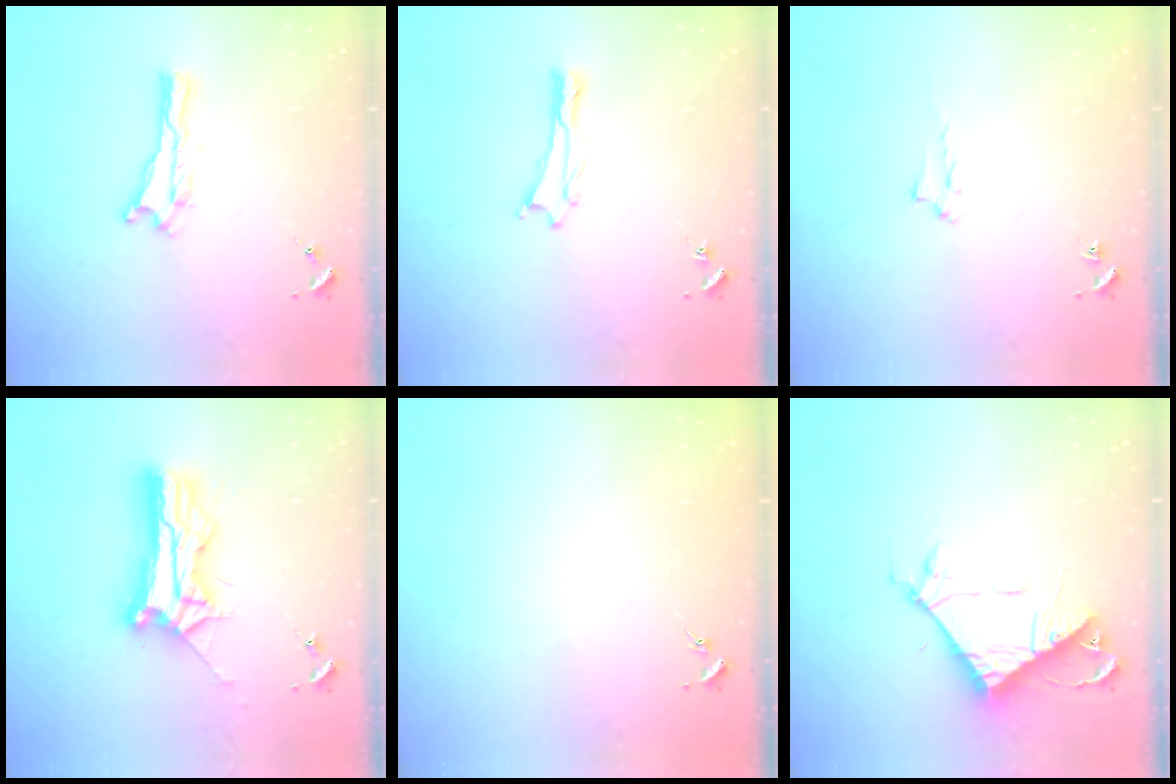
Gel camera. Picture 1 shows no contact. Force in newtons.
{"total": 0.0}
{"total": 1.4, "press": 1.4, "slide": 0.2}
{"total": 12.6, "press": 12.6, "slide": 1.2}
{"total": 0.0}
{"total": 8.1, "press": 8.0, "slide": 0.7}